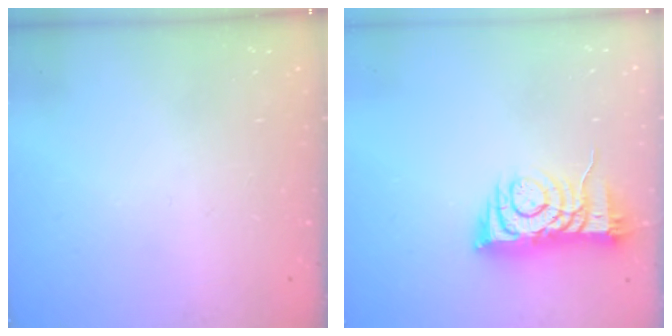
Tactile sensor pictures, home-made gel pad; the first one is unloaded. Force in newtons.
{"total": 8.0, "press": 7.9, "slide": 1.3}